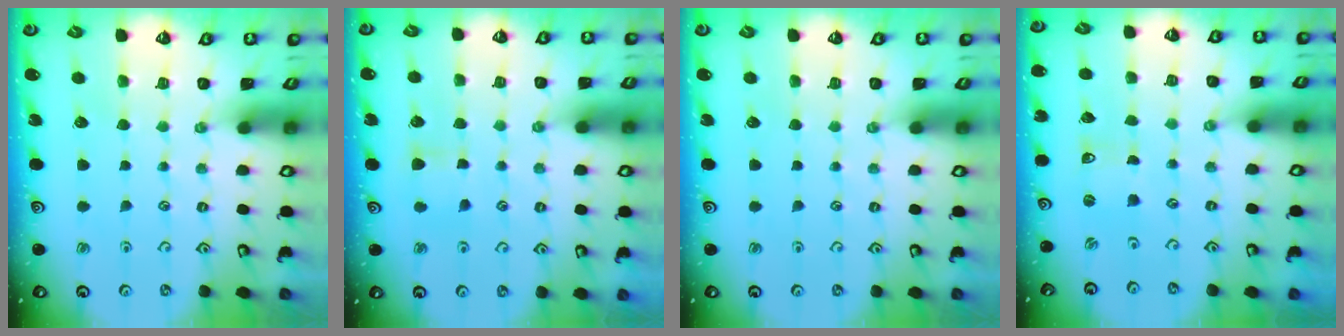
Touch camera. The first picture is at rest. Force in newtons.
{"total": 4.6, "press": 4.5, "slide": 0.4}
{"total": 0.0}
{"total": 0.6, "press": 0.6, "slide": 0.0}